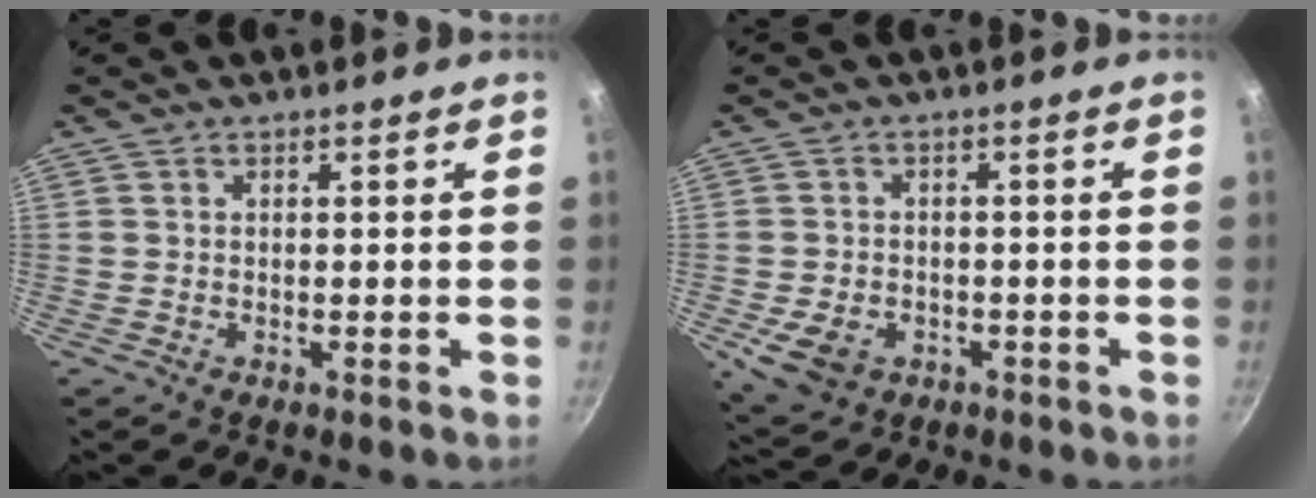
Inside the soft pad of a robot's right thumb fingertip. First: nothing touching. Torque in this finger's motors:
{"motor_torque": [0.64, 0.90, -0.20, -0.08, 0.06]}